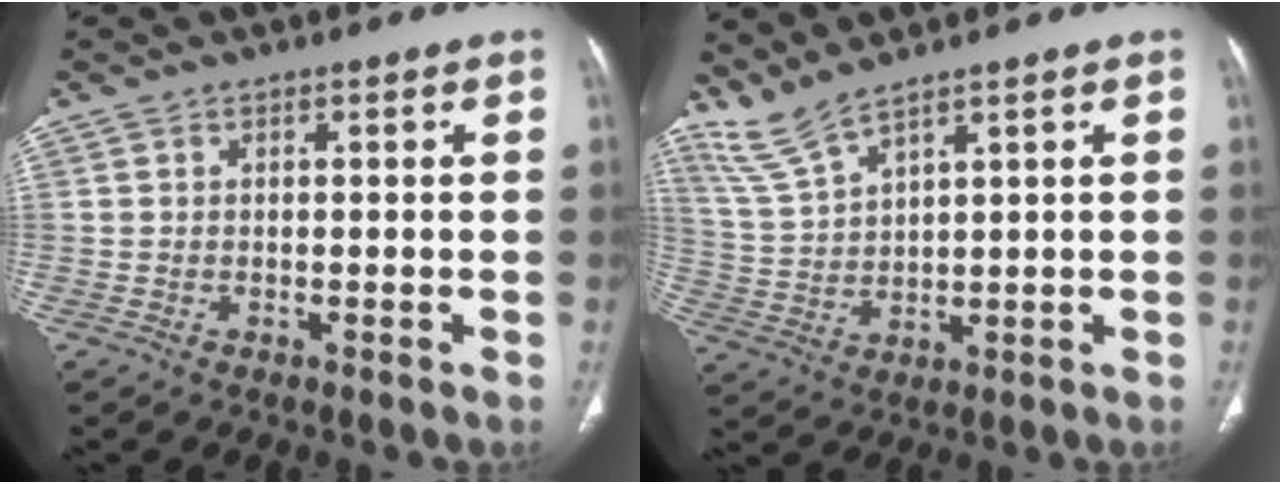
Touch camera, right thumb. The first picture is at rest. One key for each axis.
{"total": 6.1, "fx": 5.4, "fy": 0.2, "fz": 2.7, "tx": -0.070, "ty": -0.029, "tz": 0.130}